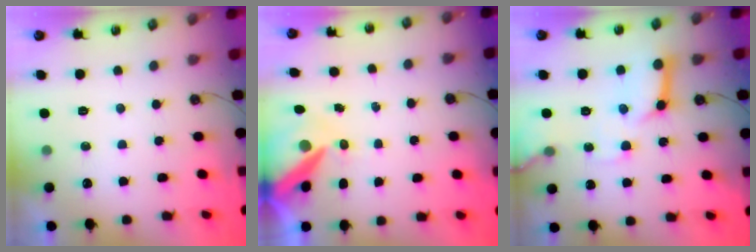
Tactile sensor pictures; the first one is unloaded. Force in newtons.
{"total": 11.4, "press": 11.4, "slide": 1.2}
{"total": 14.3, "press": 14.2, "slide": 1.7}